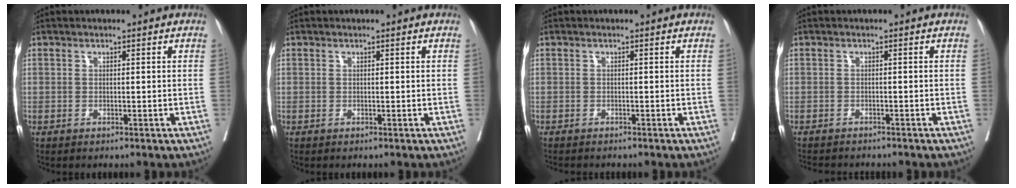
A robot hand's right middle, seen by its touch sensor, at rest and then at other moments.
{"total": 0.0}
{"total": 3.4, "force": [-3.1, 0.5, 1.4], "torque": [-0.019, -0.004, -0.041]}
{"total": 7.9, "force": [-7.2, 1.5, 2.9], "torque": [-0.042, -0.007, -0.095]}